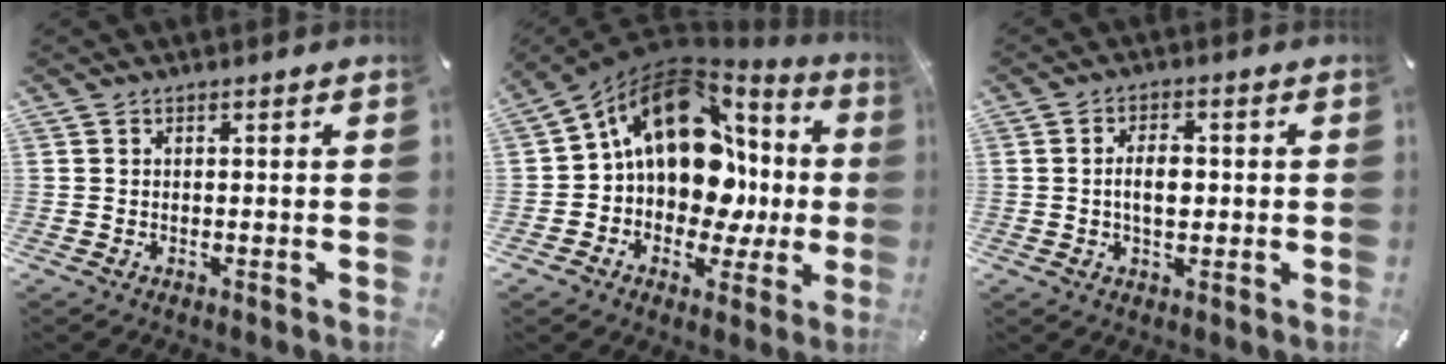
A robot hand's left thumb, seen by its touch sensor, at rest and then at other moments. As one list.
[{"total": 19.6, "force": [5.0, 13.5, 13.4], "torque": [-0.203, -0.041, 0.085]}, {"total": 5.3, "force": [-0.1, 3.0, 4.4], "torque": [-0.082, 0.003, -0.005]}]